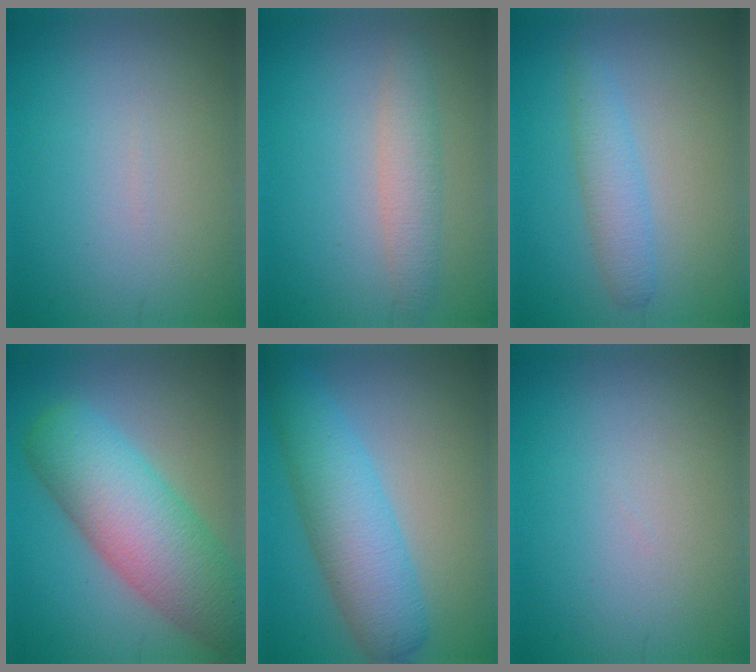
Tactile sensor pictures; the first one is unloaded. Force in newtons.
{"total": 2.5, "press": 2.5, "slide": 0.1}
{"total": 2.4, "press": 2.4, "slide": 0.1}
{"total": 9.5, "press": 9.5, "slide": 0.5}
{"total": 6.5, "press": 6.5, "slide": 0.2}
{"total": 0.0}